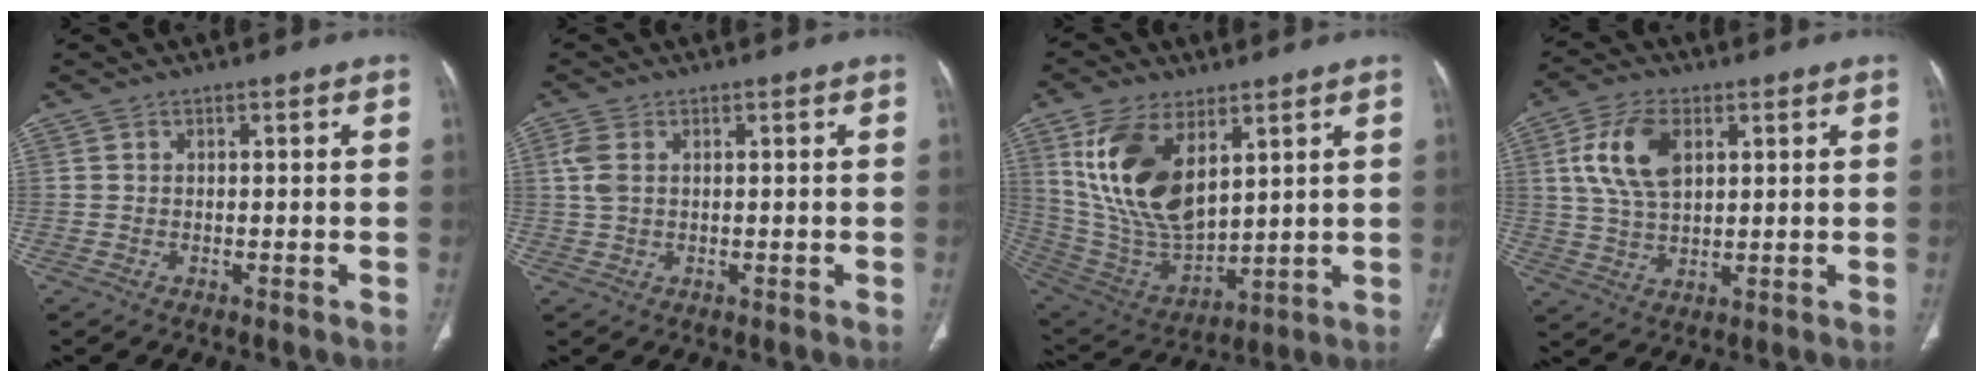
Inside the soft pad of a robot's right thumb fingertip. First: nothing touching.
{"total": 3.1, "force": [0.7, 1.8, 2.5], "torque": [-0.075, 0.008, 0.017]}
{"total": 18.7, "force": [7.4, 9.8, 14.1], "torque": [-0.256, -0.031, 0.159]}
{"total": 10.7, "force": [3.4, 6.0, 8.2], "torque": [-0.158, -0.002, 0.067]}